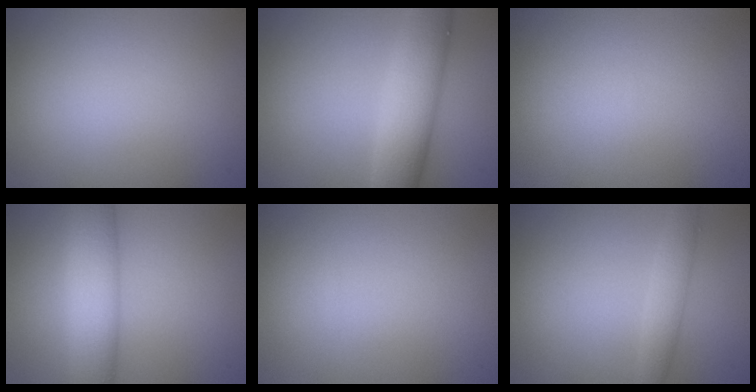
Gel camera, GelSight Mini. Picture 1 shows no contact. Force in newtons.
{"total": 6.5, "press": 6.5, "slide": 0.2}
{"total": 0.0}
{"total": 6.2, "press": 6.2, "slide": 0.2}
{"total": 0.0}
{"total": 2.3, "press": 2.3, "slide": 0.0}